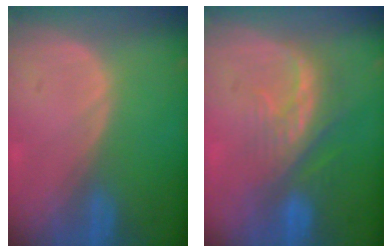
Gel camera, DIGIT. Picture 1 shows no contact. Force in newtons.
{"total": 8.0, "press": 7.3, "slide": 3.4}